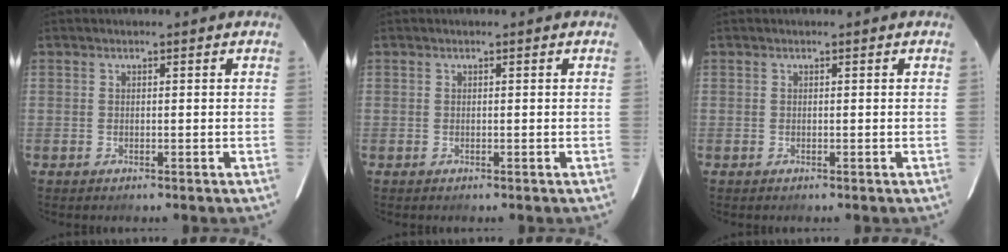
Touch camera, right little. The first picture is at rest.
{"total": 0.0}
{"total": 0.0}